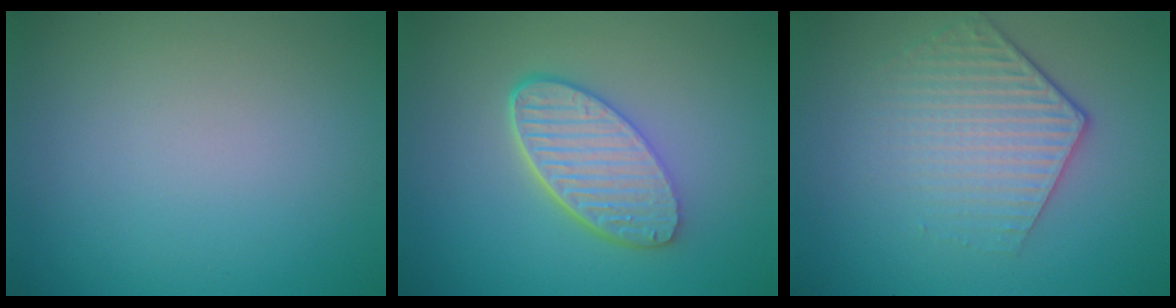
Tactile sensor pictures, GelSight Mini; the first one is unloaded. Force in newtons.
{"total": 5.7, "press": 4.4, "slide": 3.6}
{"total": 4.3, "press": 3.2, "slide": 3.0}